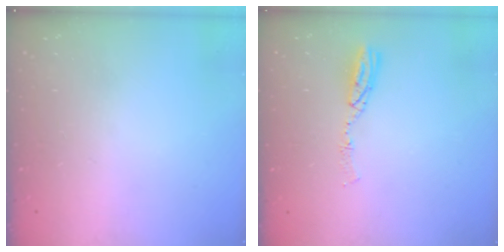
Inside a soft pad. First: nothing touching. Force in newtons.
{"total": 5.0, "press": 5.0, "slide": 0.2}